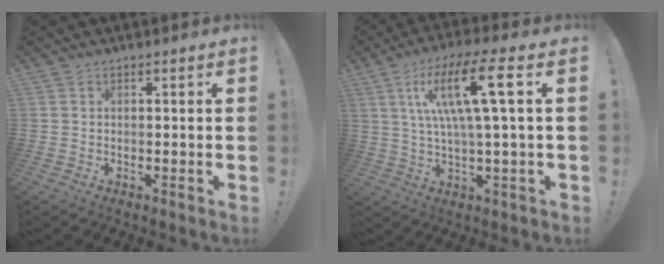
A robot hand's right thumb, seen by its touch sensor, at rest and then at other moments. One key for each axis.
{"total": 15.8, "fx": 4.2, "fy": 2.3, "fz": 15.1, "tx": -0.261, "ty": 0.000, "tz": 0.050}